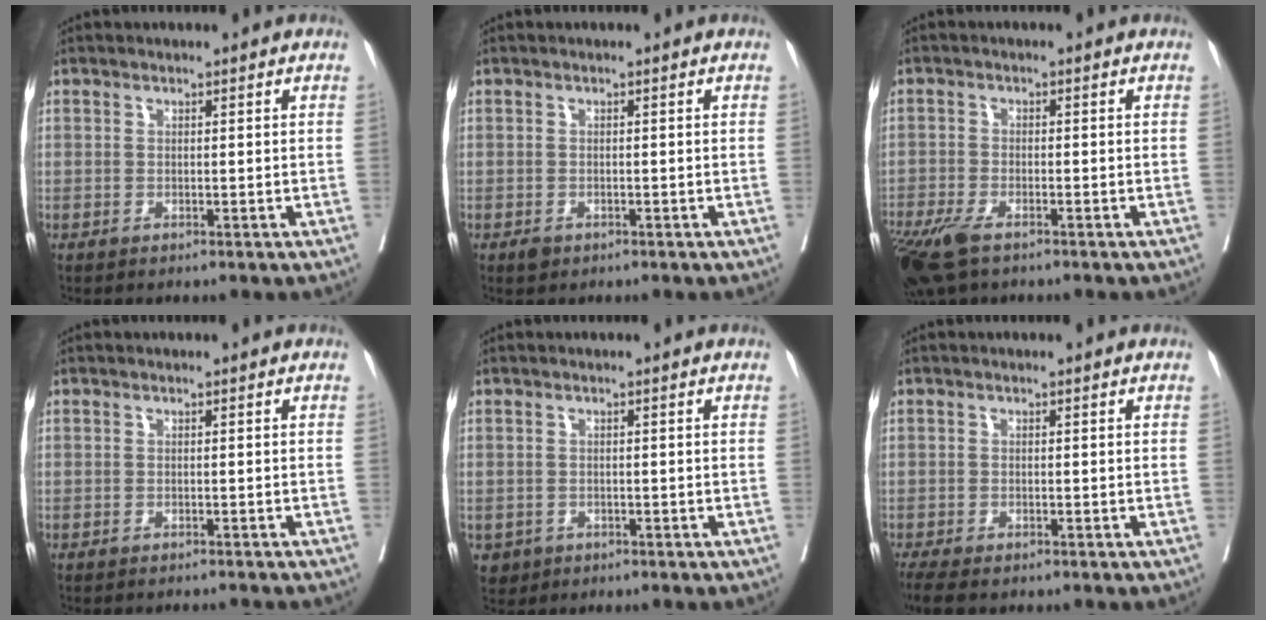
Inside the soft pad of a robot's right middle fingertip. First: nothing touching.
{"total": 1.1, "force": [-0.7, 0.7, 0.5], "torque": [-0.010, 0.000, -0.007]}
{"total": 9.0, "force": [-6.2, 3.1, 5.7], "torque": [-0.116, -0.022, -0.109]}
{"total": 5.2, "force": [-5.0, 0.1, 1.5], "torque": [-0.014, -0.012, -0.058]}
{"total": 2.4, "force": [-1.2, 2.0, 0.3], "torque": [-0.003, 0.004, -0.015]}
{"total": 5.1, "force": [-4.1, 1.3, 2.7], "torque": [-0.050, -0.015, -0.066]}